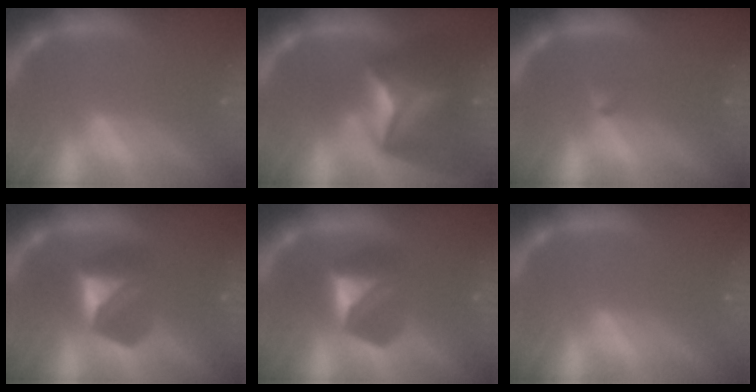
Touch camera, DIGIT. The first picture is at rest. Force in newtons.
{"total": 10.0}
{"total": 0.9}
{"total": 4.9}
{"total": 4.9}
{"total": 0.0}